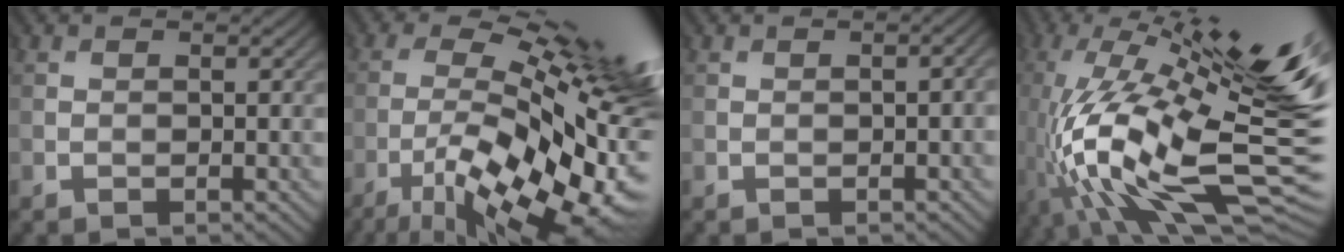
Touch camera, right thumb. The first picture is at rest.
{"total": 16.3, "force": [-4.8, 5.2, 14.7], "torque": [-0.236, -0.007, -0.083]}
{"total": 2.1, "force": [-0.6, 0.6, 1.9], "torque": [-0.025, -0.003, -0.005]}
{"total": 17.2, "force": [-3.2, 5.6, 15.9], "torque": [-0.305, 0.003, -0.066]}